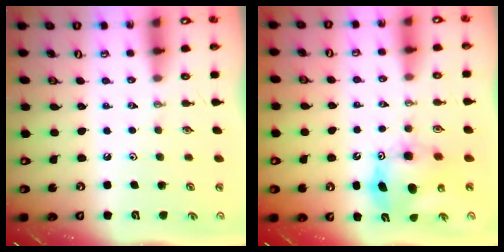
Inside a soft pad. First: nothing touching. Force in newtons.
{"total": 10.1, "press": 10.0, "slide": 0.8}